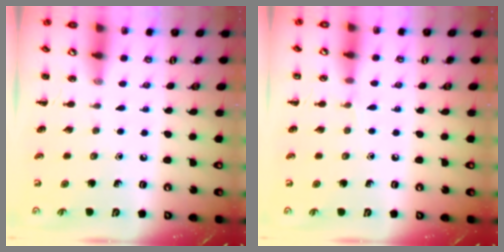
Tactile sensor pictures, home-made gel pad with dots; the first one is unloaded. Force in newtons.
{"total": 4.0, "press": 3.7, "slide": 1.3}